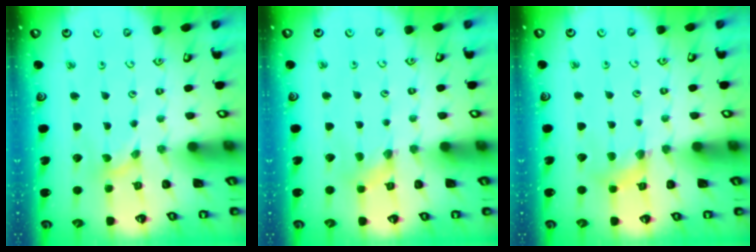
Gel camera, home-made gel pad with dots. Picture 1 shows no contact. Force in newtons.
{"total": 1.6, "press": 1.5, "slide": 0.2}
{"total": 4.0, "press": 4.0, "slide": 0.4}